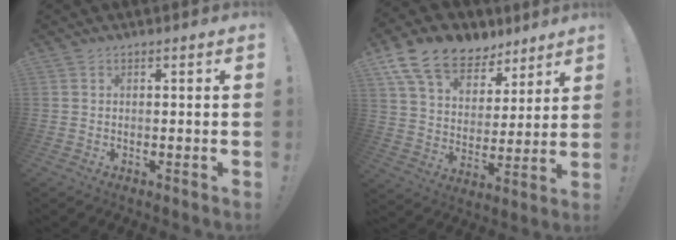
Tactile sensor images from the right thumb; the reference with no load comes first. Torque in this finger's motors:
{"motor_torque": [0.04, 1.86, 1.10, 0.59, 0.26]}